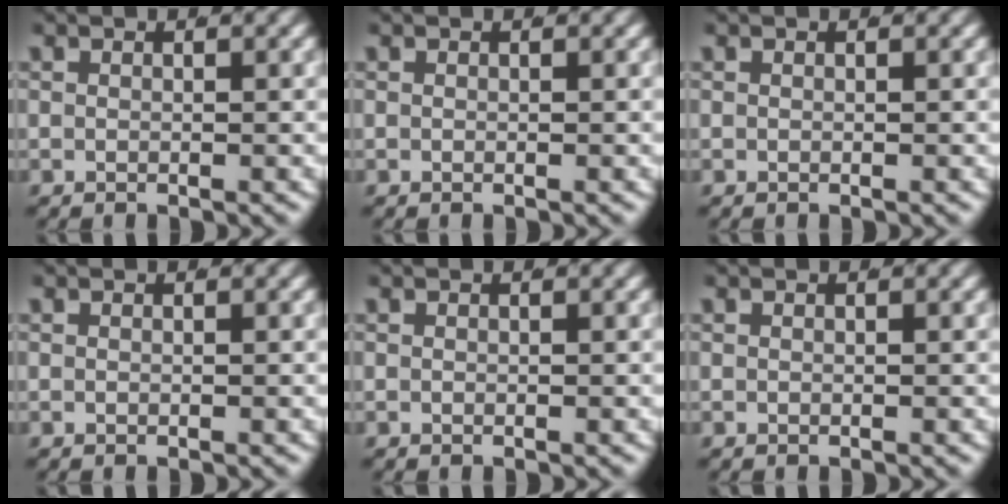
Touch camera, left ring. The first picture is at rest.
{"total": 0.0}
{"total": 0.0}
{"total": 0.0}
{"total": 0.0}
{"total": 0.0}